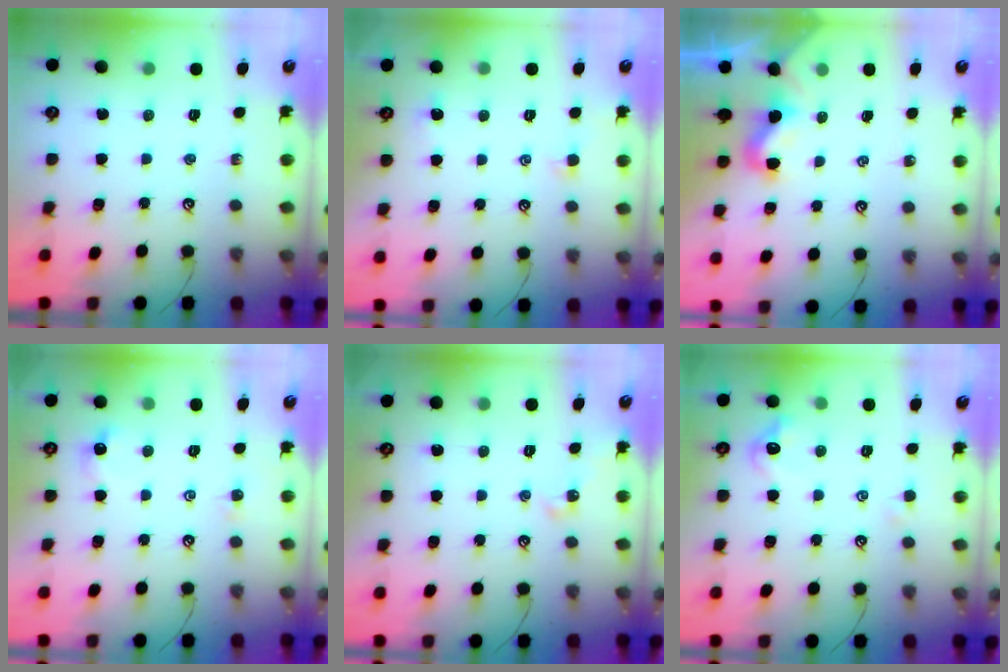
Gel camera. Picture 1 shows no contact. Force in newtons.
{"total": 0.0}
{"total": 2.2, "press": 2.2, "slide": 0.4}
{"total": 1.3, "press": 1.2, "slide": 0.5}
{"total": 2.6, "press": 2.5, "slide": 0.4}
{"total": 0.8, "press": 0.2, "slide": 0.7}